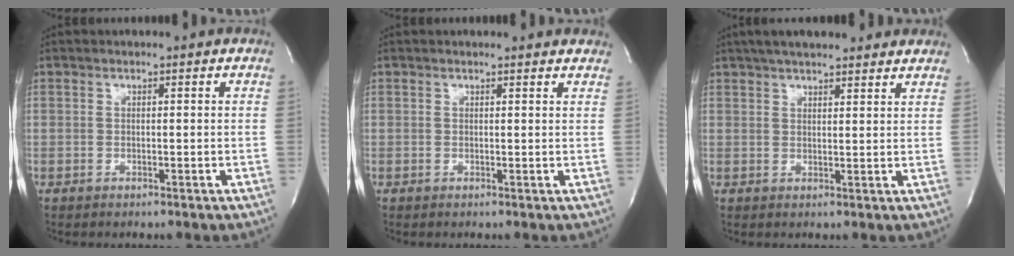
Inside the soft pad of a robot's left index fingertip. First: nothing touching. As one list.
[{"total": 4.5, "force": [4.3, 0.9, 0.9], "torque": [-0.011, 0.001, 0.034]}, {"total": 13.2, "force": [11.2, 2.9, 6.5], "torque": [-0.093, 0.039, 0.150]}]